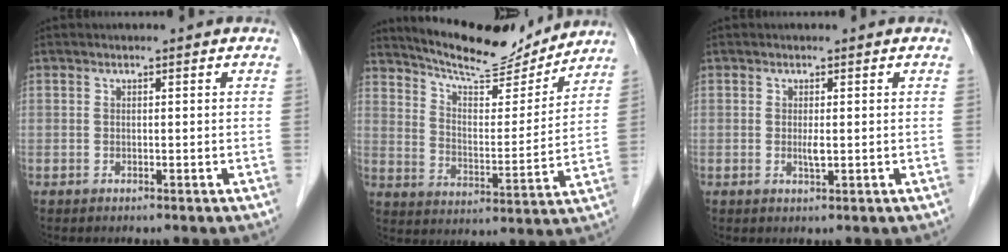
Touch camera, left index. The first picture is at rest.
{"total": 14.3, "force": [13.5, 2.1, 4.4], "torque": [-0.076, -0.012, 0.210]}
{"total": 1.4, "force": [-0.6, 0.1, 1.2], "torque": [-0.025, -0.010, -0.008]}